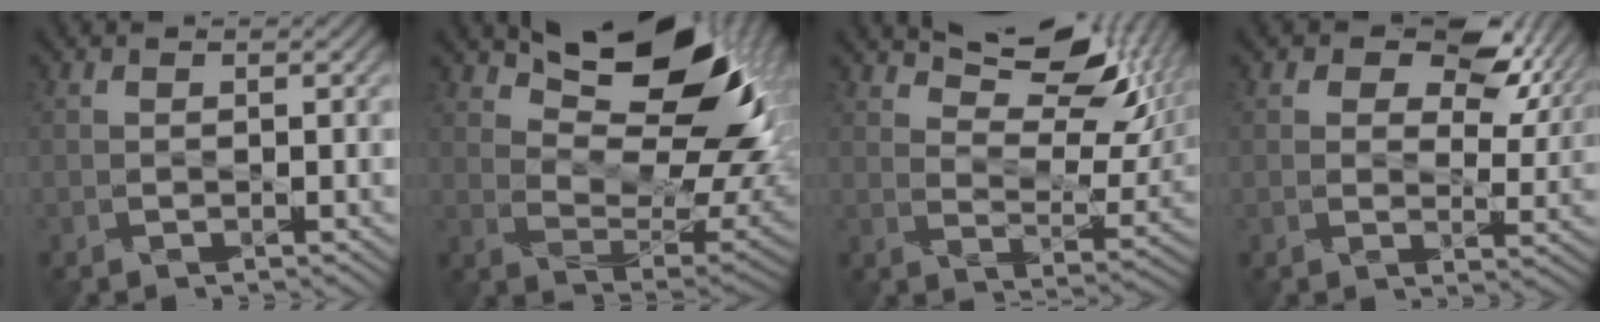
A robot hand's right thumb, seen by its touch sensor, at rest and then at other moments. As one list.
[{"total": 13.4, "force": [7.7, 5.8, 9.3], "torque": [-0.143, -0.006, 0.132]}, {"total": 11.6, "force": [7.7, 4.4, 7.4], "torque": [-0.130, 0.001, 0.130]}, {"total": 9.9, "force": [5.0, 5.8, 6.1], "torque": [-0.087, 0.006, 0.068]}]